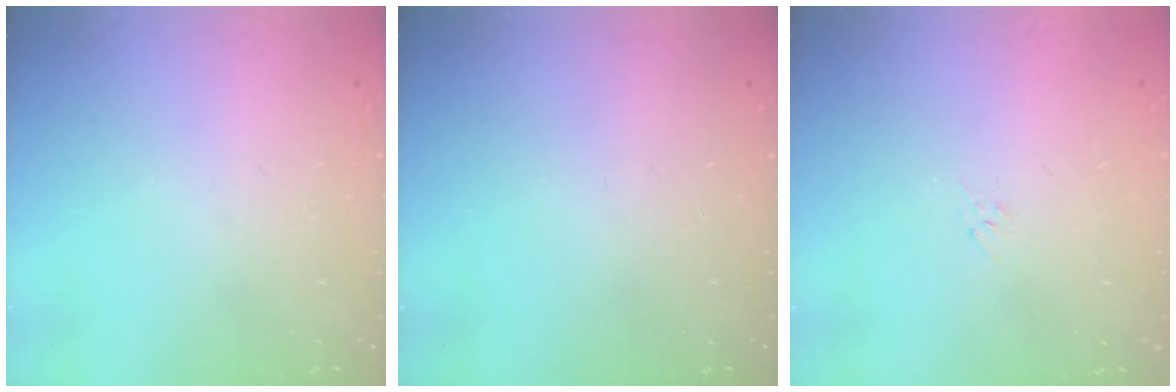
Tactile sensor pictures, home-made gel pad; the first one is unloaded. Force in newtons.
{"total": 0.0}
{"total": 2.9, "press": 2.9, "slide": 0.6}